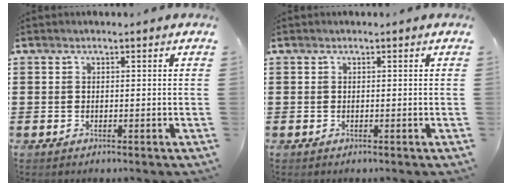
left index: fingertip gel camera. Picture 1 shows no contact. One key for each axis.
{"total": 0.0}